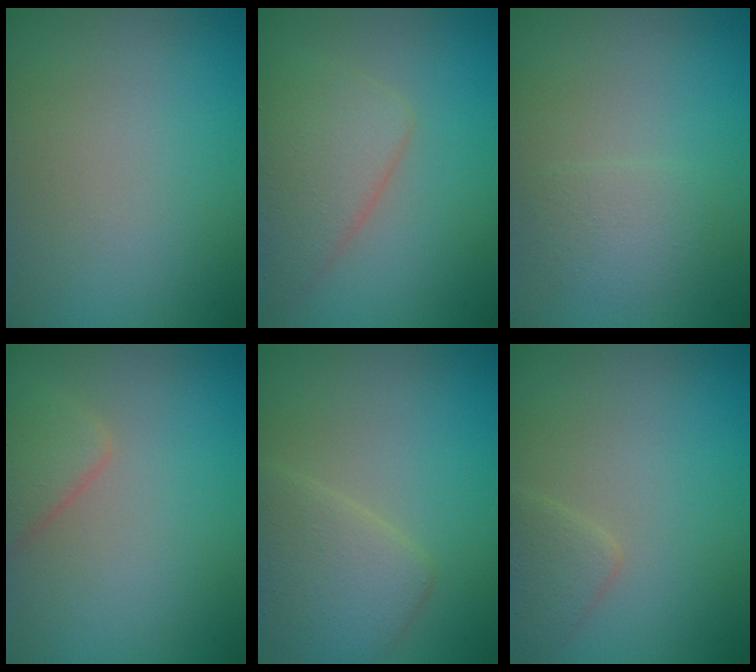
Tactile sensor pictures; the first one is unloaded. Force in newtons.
{"total": 5.6, "press": 5.6, "slide": 0.1}
{"total": 1.8, "press": 1.8, "slide": 0.1}
{"total": 2.3, "press": 2.3, "slide": 0.1}
{"total": 3.7, "press": 3.7, "slide": 0.2}
{"total": 1.8, "press": 1.8, "slide": 0.0}